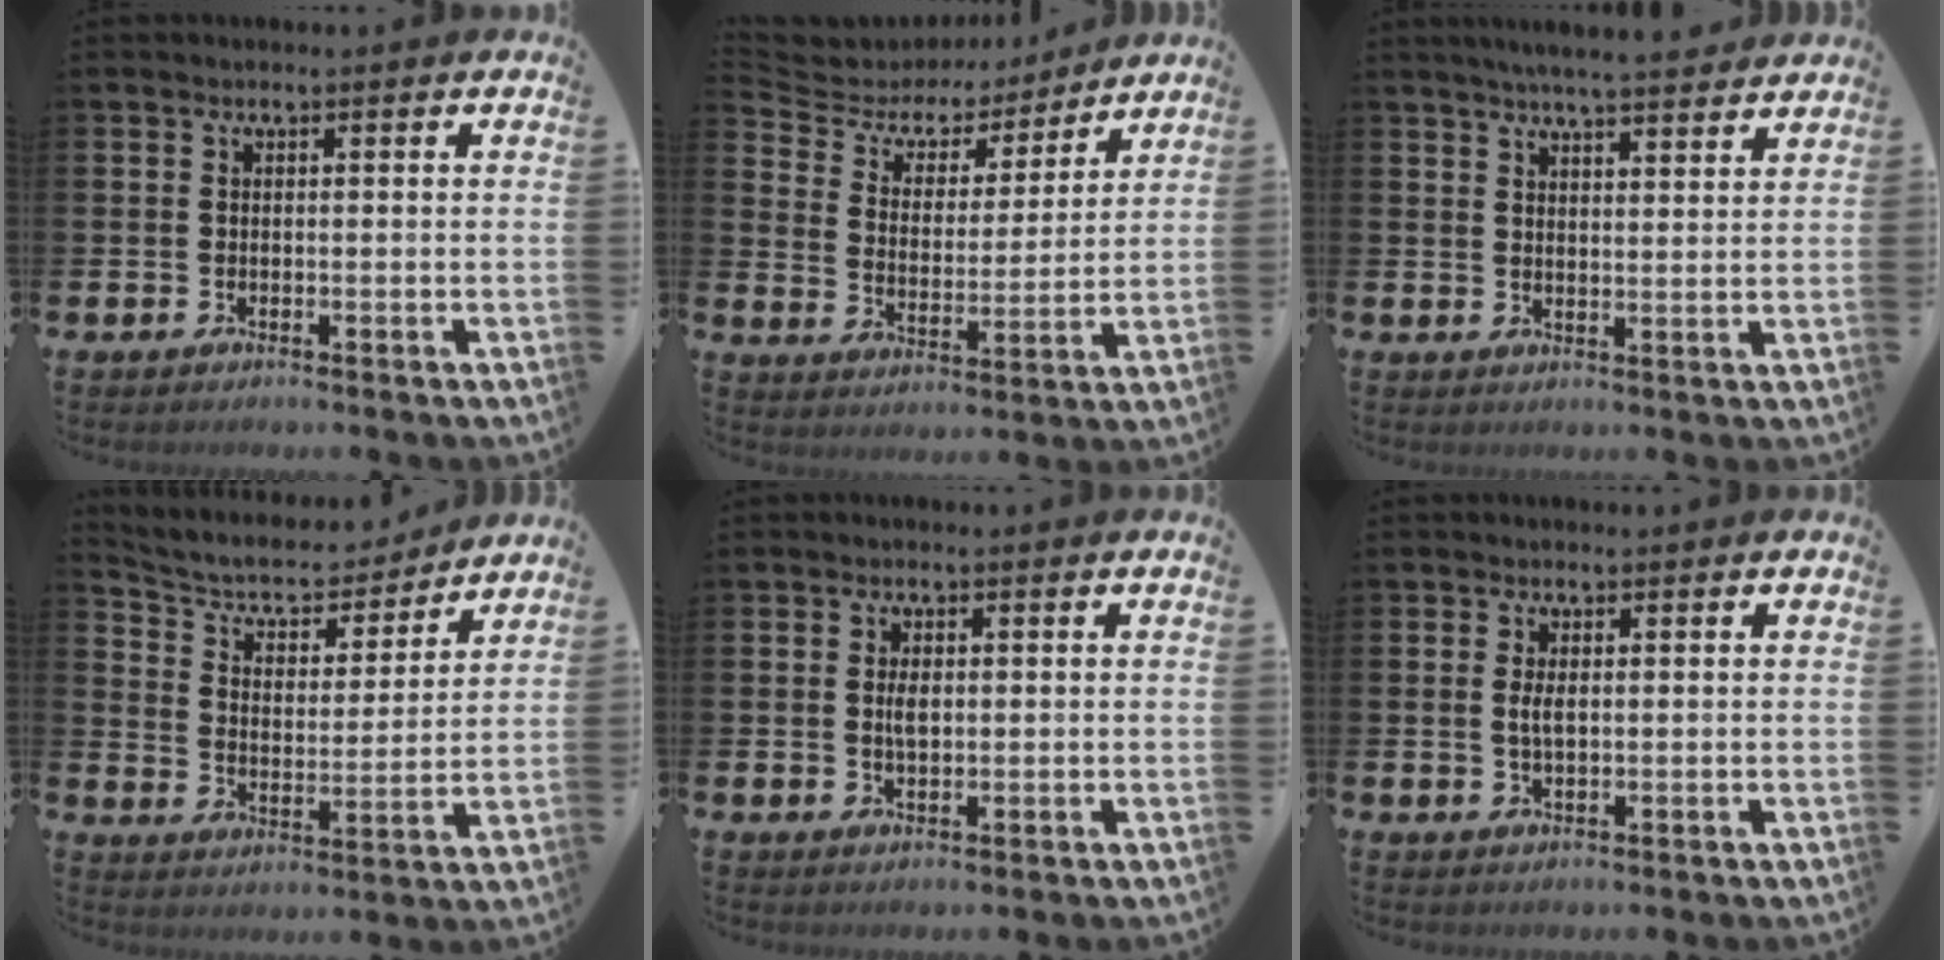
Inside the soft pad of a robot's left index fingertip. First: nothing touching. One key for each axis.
{"total": 5.9, "fx": 5.1, "fy": 2.8, "fz": 0.8, "tx": -0.041, "ty": -0.043, "tz": 0.082}
{"total": 5.1, "fx": 5.0, "fy": -0.3, "fz": 1.1, "tx": -0.027, "ty": -0.026, "tz": 0.087}
{"total": 6.2, "fx": 5.7, "fy": 2.1, "fz": 1.4, "tx": -0.053, "ty": -0.048, "tz": 0.090}
{"total": 2.0, "fx": 0.2, "fy": 1.0, "fz": 1.7, "tx": -0.021, "ty": 0.000, "tz": -0.002}
{"total": 2.1, "fx": 0.2, "fy": 0.9, "fz": 1.9, "tx": -0.031, "ty": 0.001, "tz": 0.000}